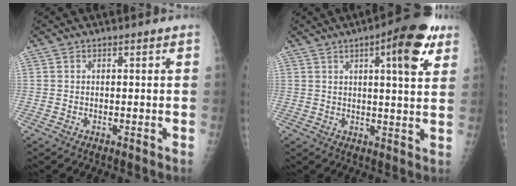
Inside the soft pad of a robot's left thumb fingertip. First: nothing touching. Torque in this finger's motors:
{"motor_torque": [0.11, 0.29, -0.21, -0.13, 0.10]}